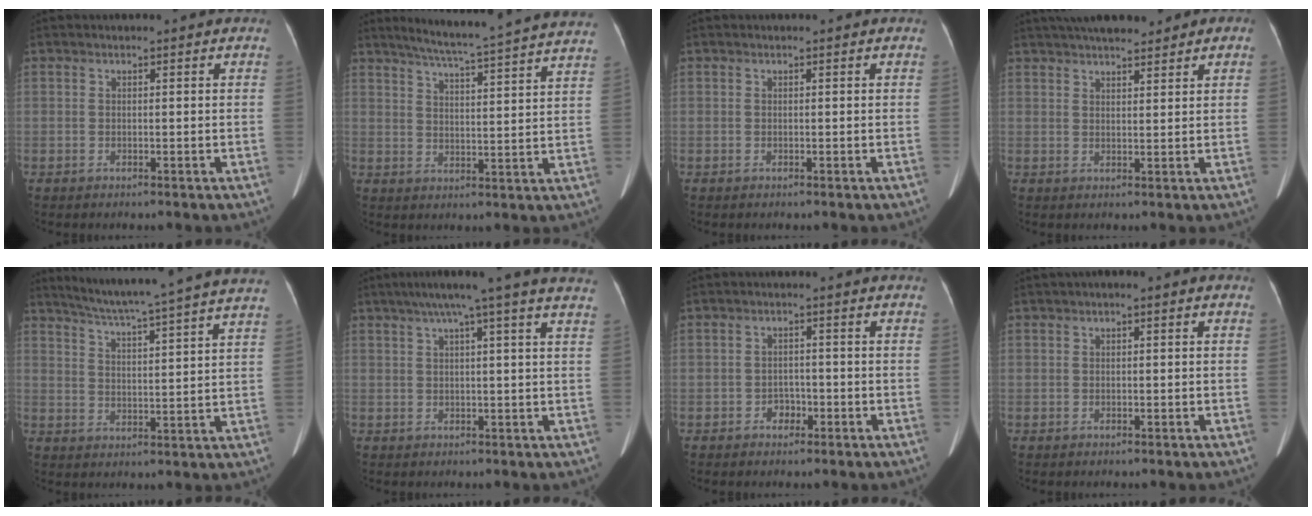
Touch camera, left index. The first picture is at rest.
{"total": 21.1, "force": [19.1, -0.9, 8.9], "torque": [-0.143, -0.027, 0.242]}
{"total": 0.0}
{"total": 9.2, "force": [7.6, 2.3, 4.8], "torque": [-0.067, 0.018, 0.111]}
{"total": 20.2, "force": [17.8, -1.6, 9.3], "torque": [-0.158, -0.021, 0.237]}
{"total": 13.0, "force": [10.2, -1.3, 8.0], "torque": [-0.128, 0.030, 0.116]}
{"total": 2.2, "force": [-1.4, 1.5, 0.8], "torque": [-0.013, 0.004, -0.022]}
{"total": 1.2, "force": [0.1, 0.4, 1.1], "torque": [-0.020, 0.004, -0.002]}